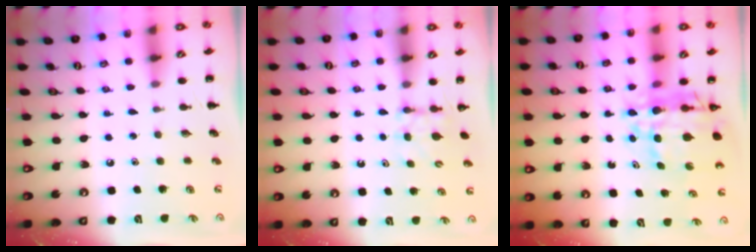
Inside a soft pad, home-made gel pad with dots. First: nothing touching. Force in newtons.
{"total": 4.5, "press": 4.3, "slide": 1.3}
{"total": 10.8, "press": 10.2, "slide": 3.6}